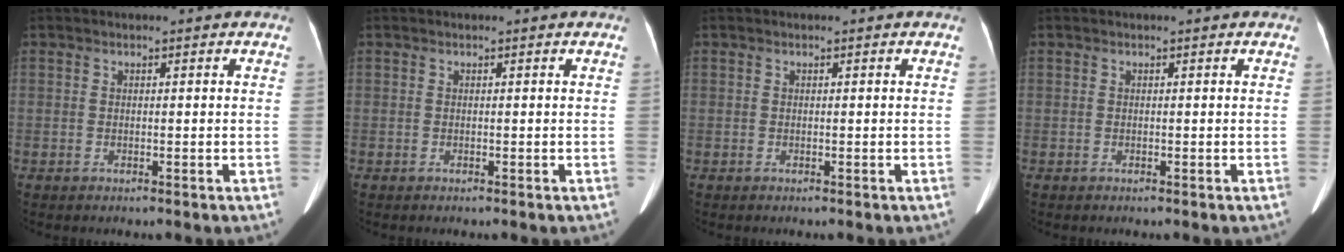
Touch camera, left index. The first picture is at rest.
{"total": 0.0}
{"total": 0.0}
{"total": 0.0}